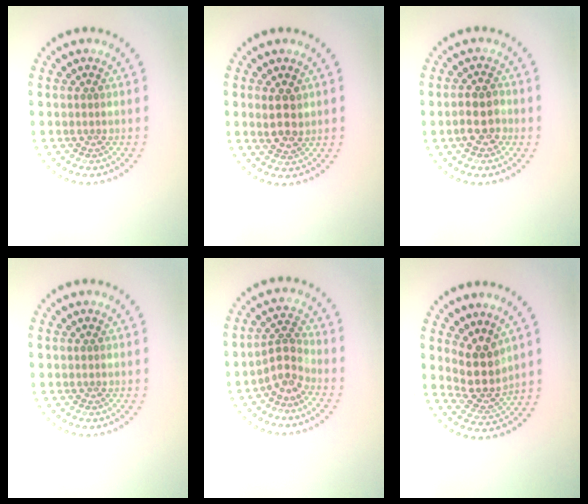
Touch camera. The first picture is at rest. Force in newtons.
{"total": 2.6, "press": 2.5, "slide": 0.9}
{"total": 2.8, "press": 2.7, "slide": 0.8}
{"total": 0.0}
{"total": 2.5, "press": 1.8, "slide": 1.7}
{"total": 4.0, "press": 3.2, "slide": 2.3}